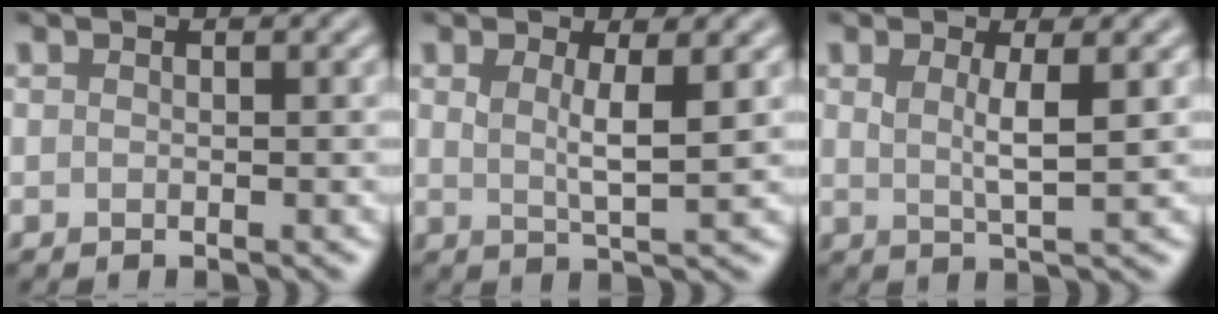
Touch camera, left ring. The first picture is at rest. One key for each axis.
{"total": 2.8, "fx": 0.9, "fy": 0.7, "fz": 2.5, "tx": -0.042, "ty": -0.007, "tz": 0.017}
{"total": 2.6, "fx": 0.8, "fy": 0.6, "fz": 2.4, "tx": -0.040, "ty": -0.006, "tz": 0.014}